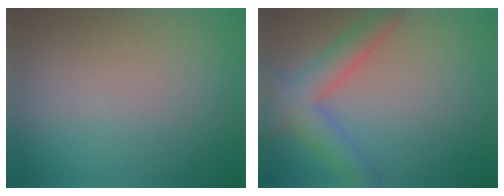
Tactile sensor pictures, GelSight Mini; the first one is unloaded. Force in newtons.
{"total": 4.6, "press": 4.6, "slide": 0.1}